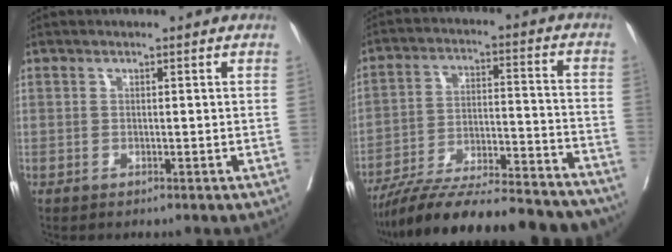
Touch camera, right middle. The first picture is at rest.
{"total": 26.8, "force": [-23.9, 3.8, 11.5], "torque": [-0.144, -0.012, -0.347]}